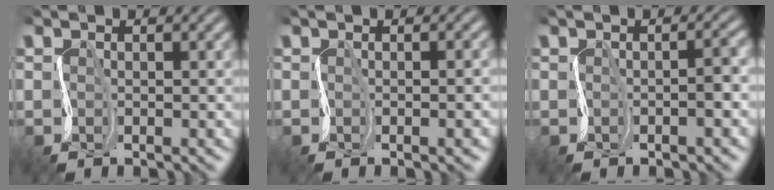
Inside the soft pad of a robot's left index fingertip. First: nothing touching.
{"total": 4.3, "force": [-0.7, 1.9, 3.8], "torque": [-0.020, 0.006, 0.000]}
{"total": 2.5, "force": [-0.6, 0.7, 2.3], "torque": [-0.018, 0.013, -0.010]}